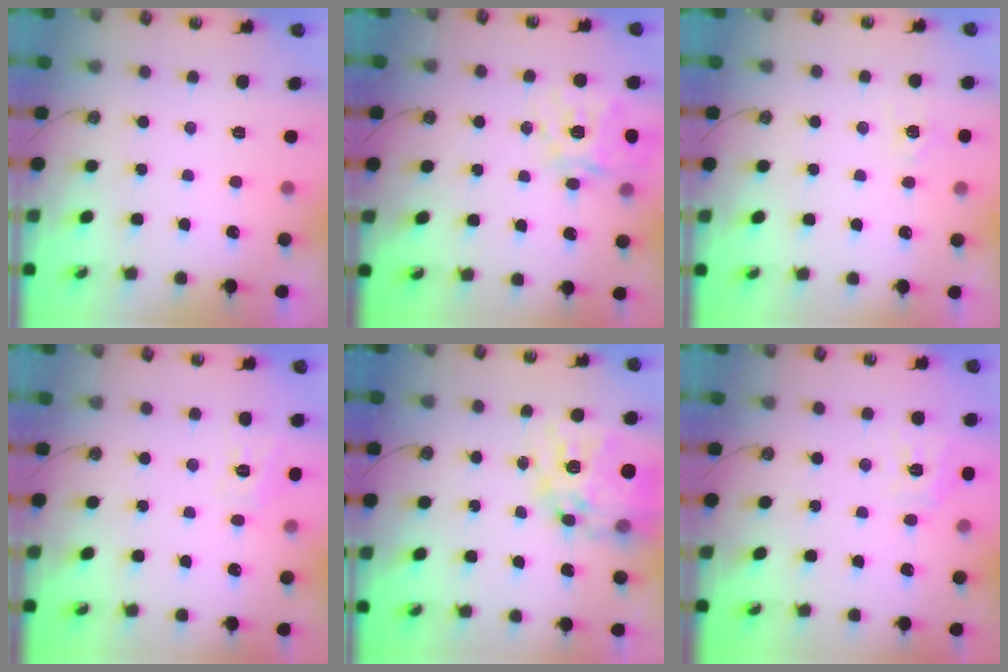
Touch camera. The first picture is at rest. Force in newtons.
{"total": 16.6, "press": 16.4, "slide": 2.3}
{"total": 5.1, "press": 5.1, "slide": 0.4}
{"total": 5.9, "press": 5.9, "slide": 0.4}
{"total": 17.8, "press": 17.8, "slide": 1.5}
{"total": 8.4, "press": 8.3, "slide": 0.9}